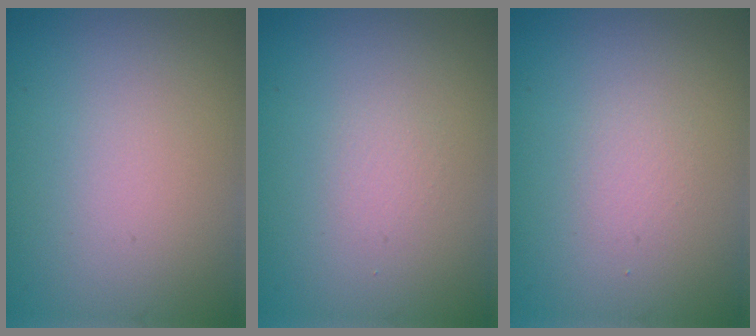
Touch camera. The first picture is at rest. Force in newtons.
{"total": 0.0}
{"total": 0.8, "press": 0.8, "slide": 0.1}